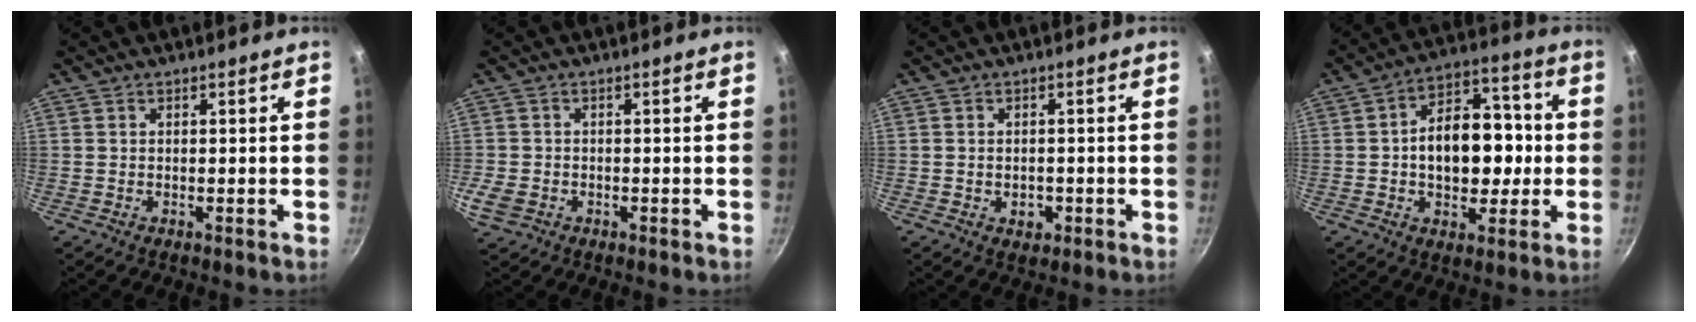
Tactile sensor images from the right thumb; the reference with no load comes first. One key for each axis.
{"total": 3.9, "fx": -1.4, "fy": 3.1, "fz": 1.9, "tx": -0.043, "ty": 0.005, "tz": -0.020}
{"total": 2.6, "fx": -0.8, "fy": 2.0, "fz": 1.4, "tx": -0.004, "ty": 0.005, "tz": -0.006}
{"total": 15.6, "fx": -0.4, "fy": 9.8, "fz": 12.0, "tx": -0.141, "ty": 0.033, "tz": -0.008}